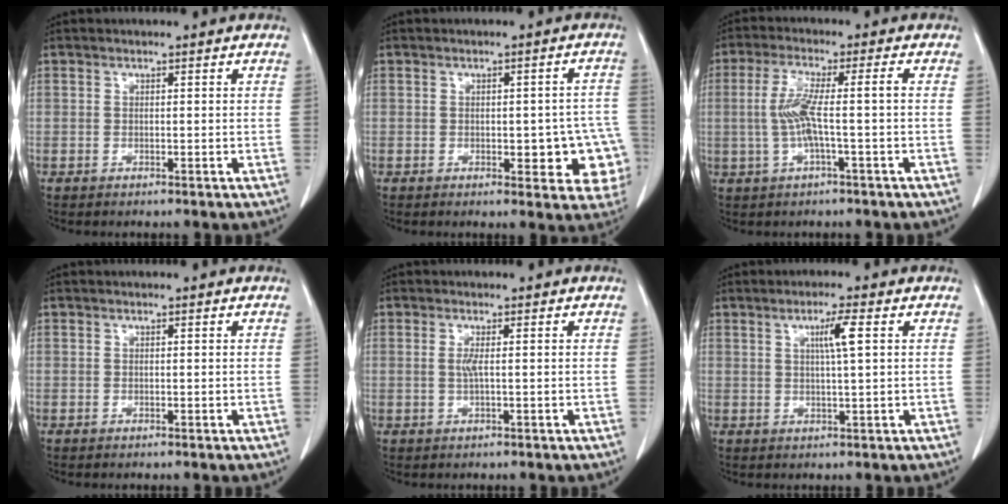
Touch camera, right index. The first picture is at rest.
{"total": 9.2, "force": [-2.1, 4.0, 8.0], "torque": [-0.069, 0.014, -0.020]}
{"total": 6.3, "force": [-0.6, 0.1, 6.2], "torque": [-0.135, 0.015, -0.010]}
{"total": 0.0}
{"total": 1.5, "force": [0.0, 0.0, 1.5], "torque": [-0.036, -0.001, 0.000]}
{"total": 3.9, "force": [1.2, -0.4, 3.7], "torque": [-0.066, 0.000, 0.021]}